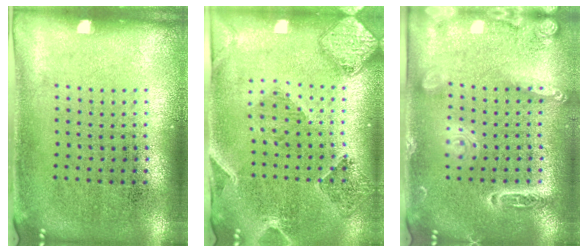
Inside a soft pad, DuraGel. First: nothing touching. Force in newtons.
{"total": 0.9, "press": 0.9, "slide": 0.3}
{"total": 2.0, "press": 1.9, "slide": 0.6}